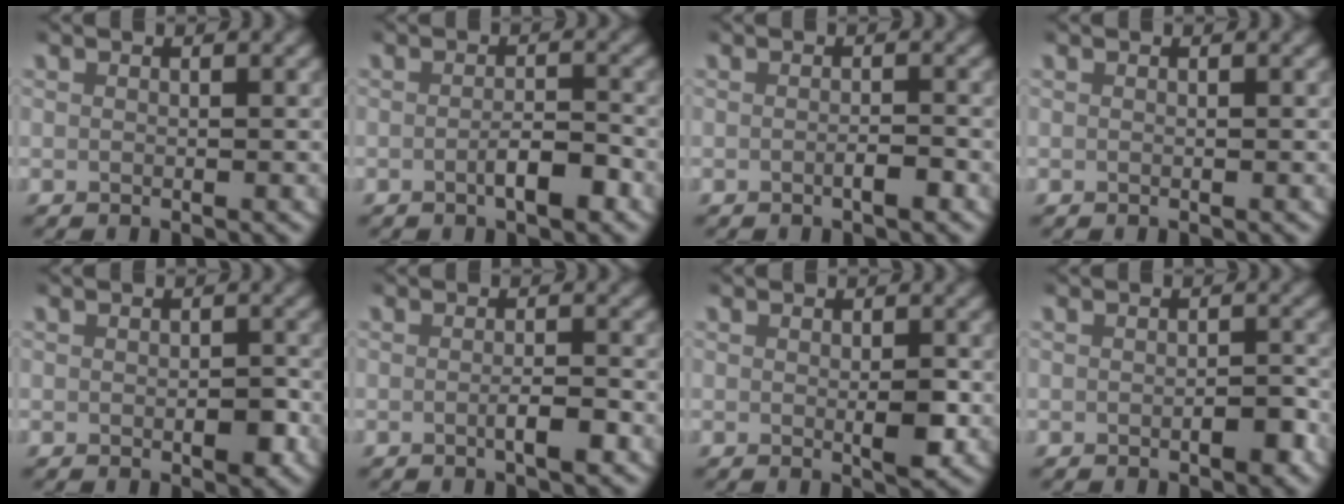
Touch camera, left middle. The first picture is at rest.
{"total": 2.3, "force": [-1.4, 0.6, 1.7], "torque": [-0.022, 0.002, -0.028]}
{"total": 1.0, "force": [-0.7, 0.1, 0.8], "torque": [-0.011, 0.001, -0.013]}
{"total": 0.0}
{"total": 1.8, "force": [-0.5, 1.1, 1.4], "torque": [-0.019, -0.004, -0.009]}
{"total": 1.7, "force": [-0.8, 0.2, 1.5], "torque": [-0.025, 0.000, -0.017]}
{"total": 2.1, "force": [-0.2, 0.8, 1.9], "torque": [-0.026, -0.009, -0.002]}
{"total": 1.8, "force": [-0.7, 0.9, 1.3], "torque": [-0.021, 0.001, -0.013]}